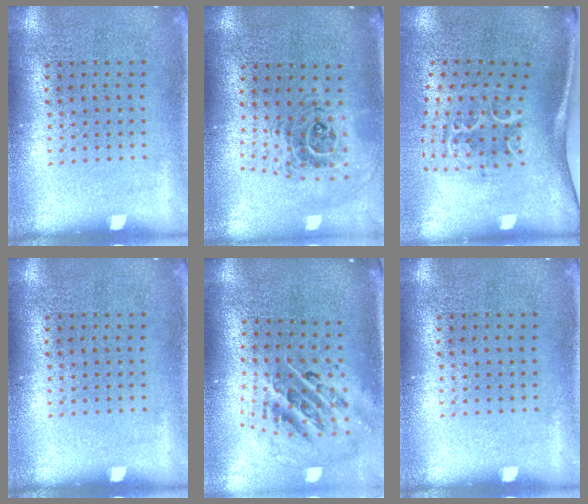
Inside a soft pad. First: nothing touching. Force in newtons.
{"total": 1.2, "press": 1.1, "slide": 0.5}
{"total": 1.6, "press": 1.3, "slide": 1.0}
{"total": 0.0}
{"total": 2.9, "press": 1.9, "slide": 2.1}
{"total": 0.0}